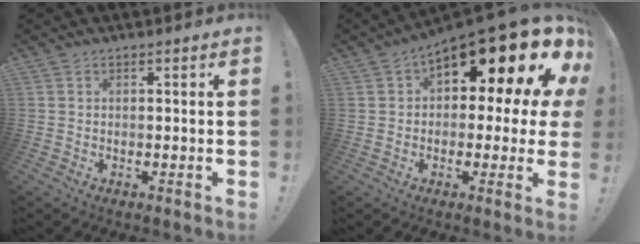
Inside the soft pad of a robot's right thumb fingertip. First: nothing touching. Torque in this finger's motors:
{"motor_torque": [0.94, 2.82, 0.42, 0.23, 0.14]}